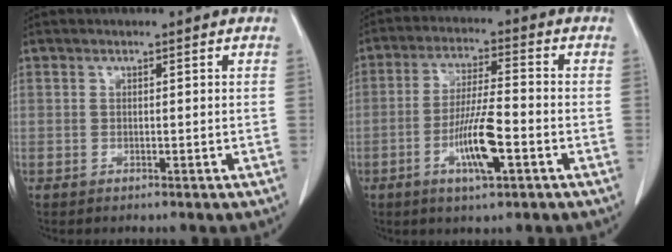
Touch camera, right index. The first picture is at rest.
{"total": 8.9, "force": [-3.2, 1.1, 8.2], "torque": [-0.154, -0.005, -0.059]}